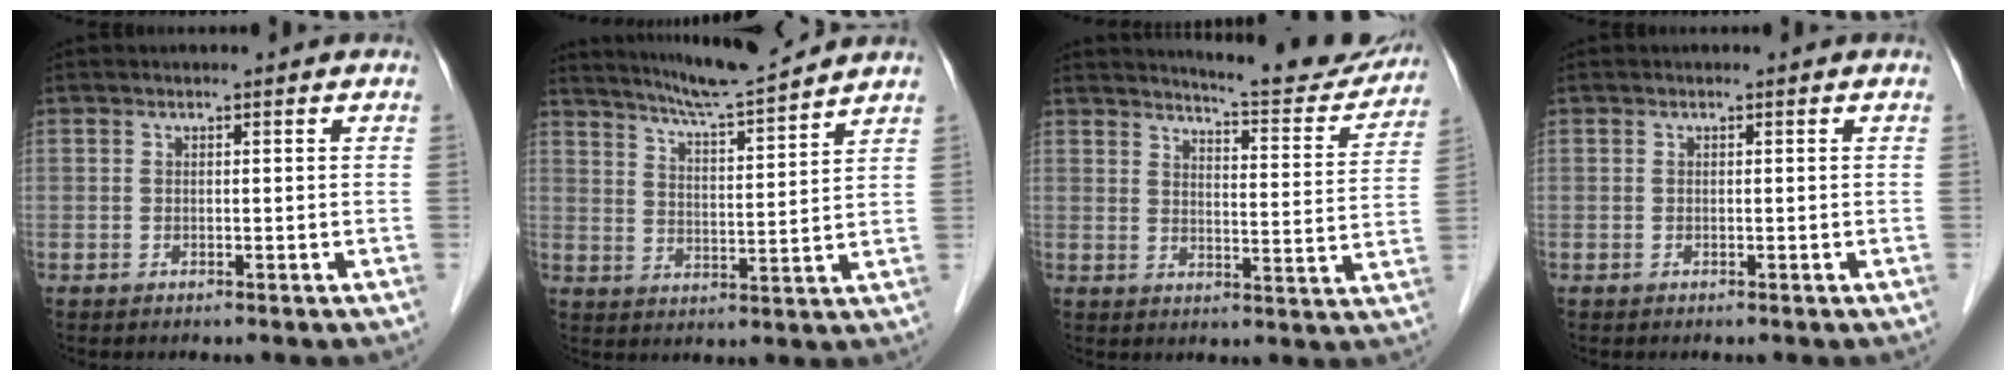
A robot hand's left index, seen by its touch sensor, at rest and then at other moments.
{"total": 11.3, "force": [10.5, -1.1, 4.2], "torque": [-0.079, 0.004, 0.167]}
{"total": 14.6, "force": [13.9, 1.5, 3.9], "torque": [-0.047, -0.048, 0.163]}
{"total": 0.0}